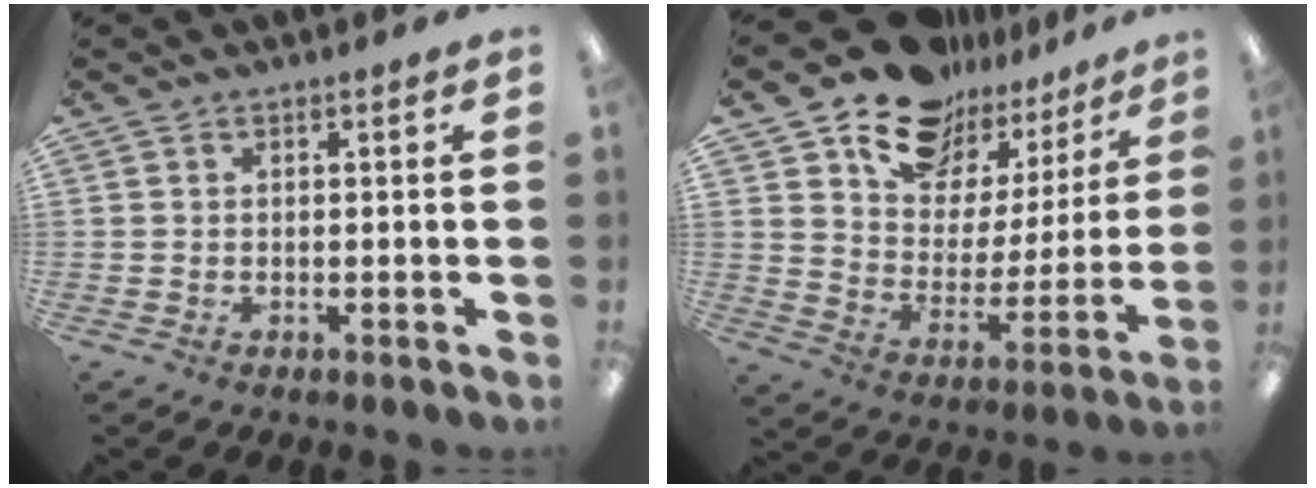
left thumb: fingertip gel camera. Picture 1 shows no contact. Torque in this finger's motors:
{"motor_torque": [0.60, 0.95, 1.12, -1.65, 0.06]}